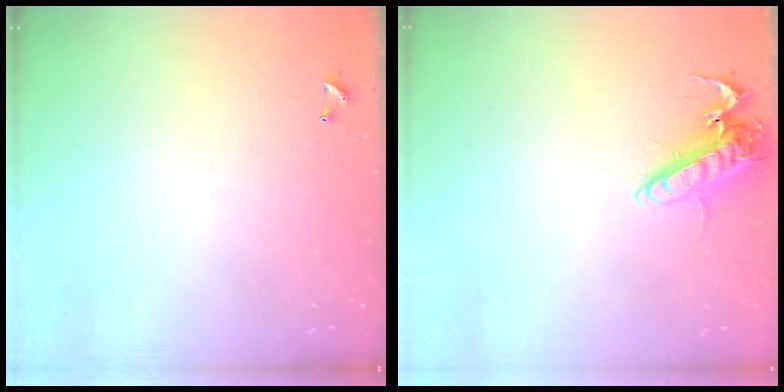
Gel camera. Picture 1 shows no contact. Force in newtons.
{"total": 12.8, "press": 12.6, "slide": 2.4}